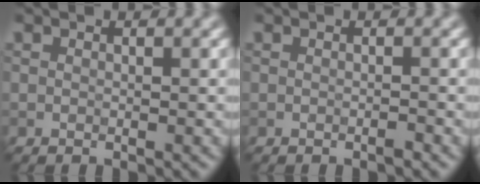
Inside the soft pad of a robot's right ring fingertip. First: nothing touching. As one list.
[{"total": 1.1, "force": [-1.0, -0.3, 0.0], "torque": [-0.009, -0.006, -0.007]}]